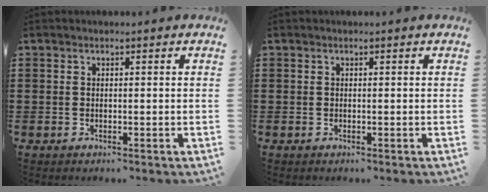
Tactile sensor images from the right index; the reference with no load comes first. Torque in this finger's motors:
{"motor_torque": [-0.09, 0.03, 0.00, 0.00]}